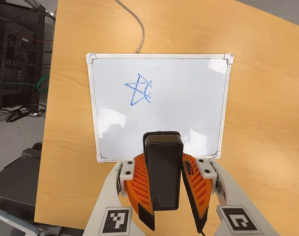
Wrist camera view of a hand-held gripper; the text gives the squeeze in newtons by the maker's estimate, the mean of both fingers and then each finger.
{"total": 11.3, "left": 10.1, "right": 12.5}